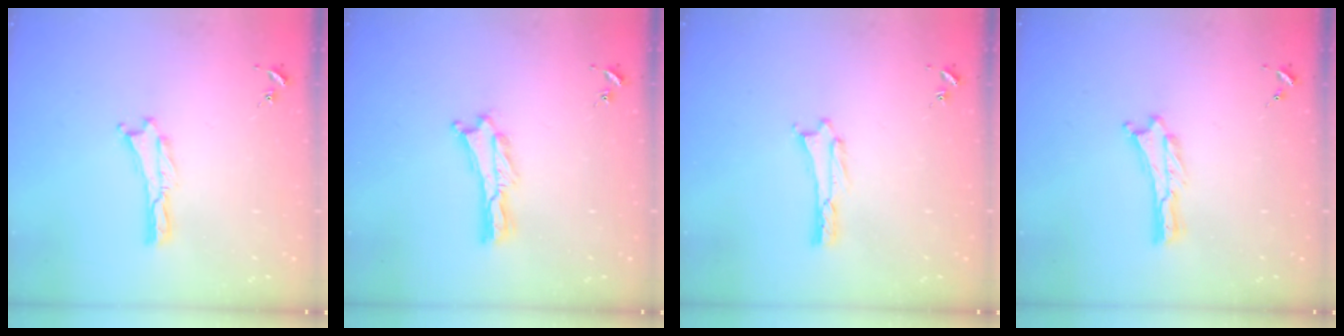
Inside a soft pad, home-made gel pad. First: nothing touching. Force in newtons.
{"total": 0.7, "press": 0.6, "slide": 0.2}
{"total": 0.5, "press": 0.5, "slide": 0.2}
{"total": 0.0}